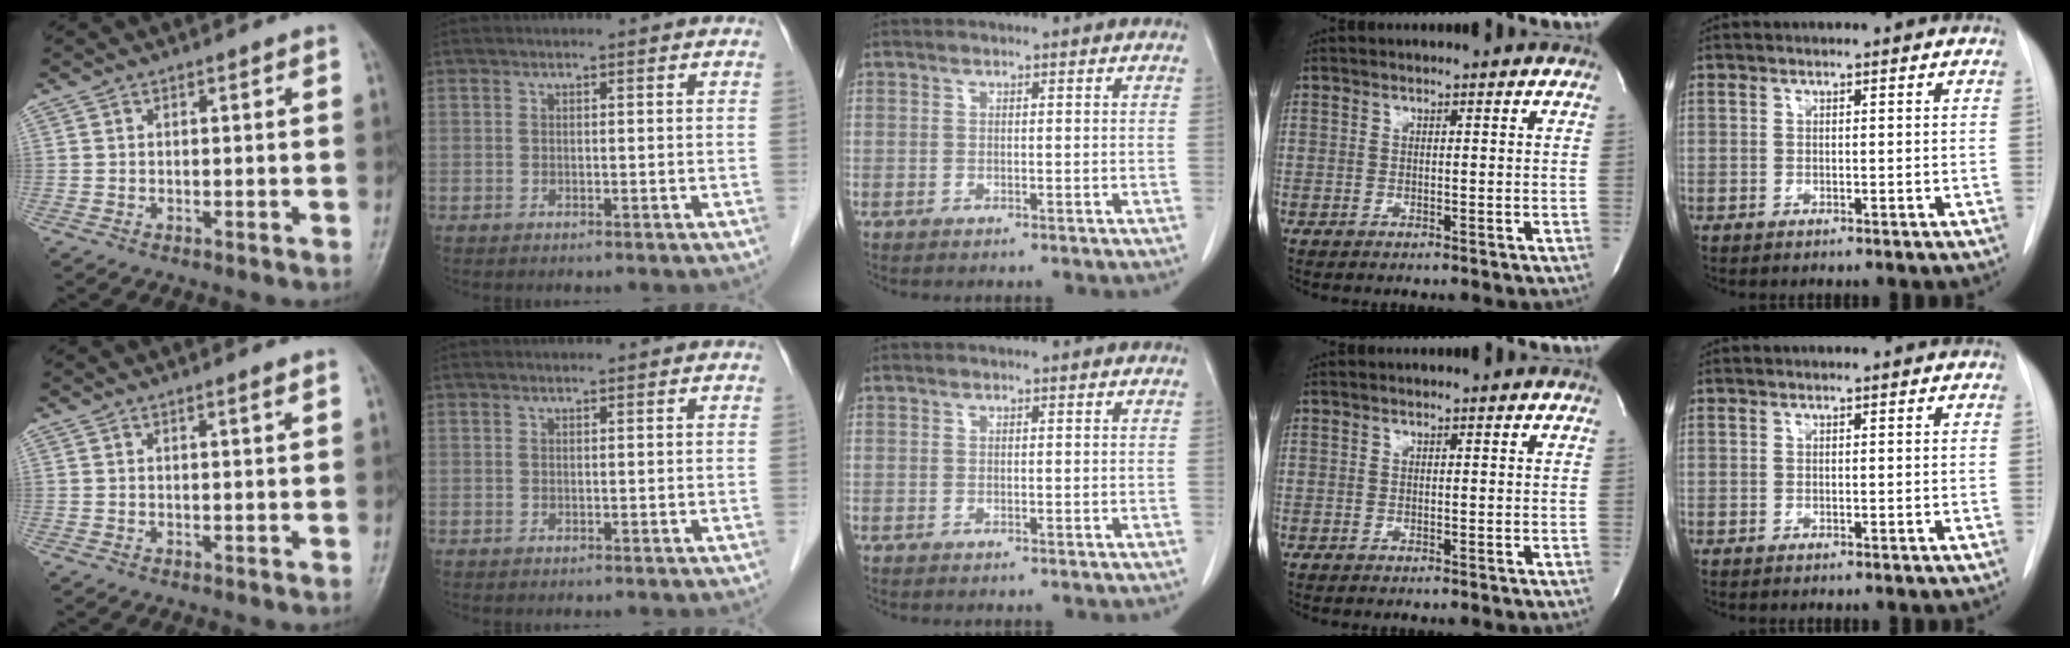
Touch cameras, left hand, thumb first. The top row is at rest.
{"thumb": {"total": 1.0, "force": [0.6, -0.1, 0.8], "torque": [-0.014, -0.004, 0.011]}, "index": {"total": 0.6, "force": [0.6, 0.0, 0.1], "torque": [-0.009, 0.005, 0.011]}}